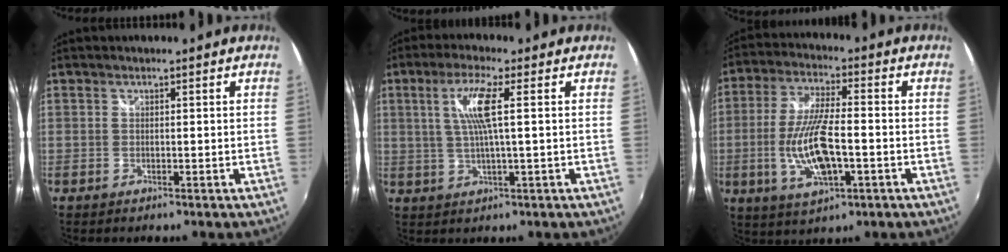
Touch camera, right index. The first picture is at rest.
{"total": 7.0, "force": [1.6, 0.0, 6.9], "torque": [-0.135, 0.000, 0.033]}
{"total": 12.9, "force": [-3.0, 4.2, 11.8], "torque": [-0.240, -0.010, -0.053]}